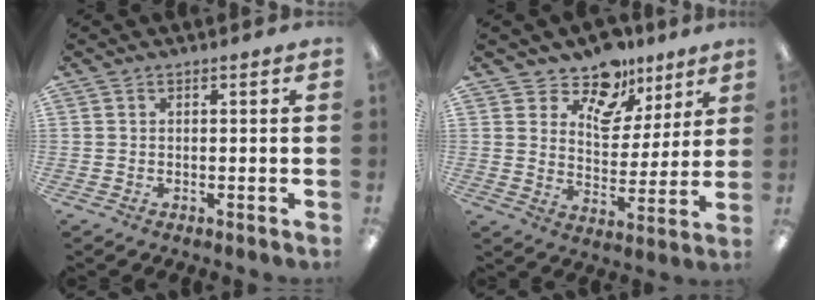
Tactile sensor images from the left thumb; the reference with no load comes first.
{"total": 12.4, "force": [9.4, 7.0, 4.2], "torque": [-0.079, -0.059, 0.176]}